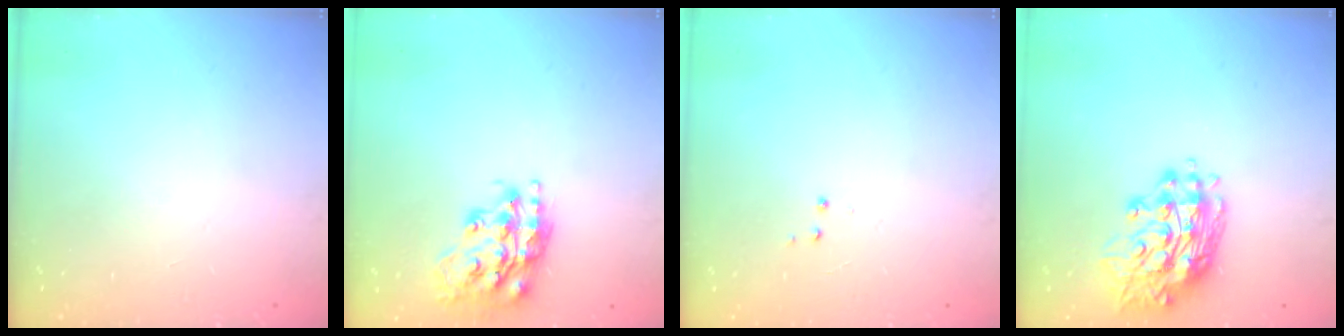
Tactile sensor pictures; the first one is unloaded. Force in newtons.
{"total": 18.1, "press": 18.0, "slide": 1.4}
{"total": 2.9, "press": 2.8, "slide": 0.4}
{"total": 15.0, "press": 14.9, "slide": 1.4}